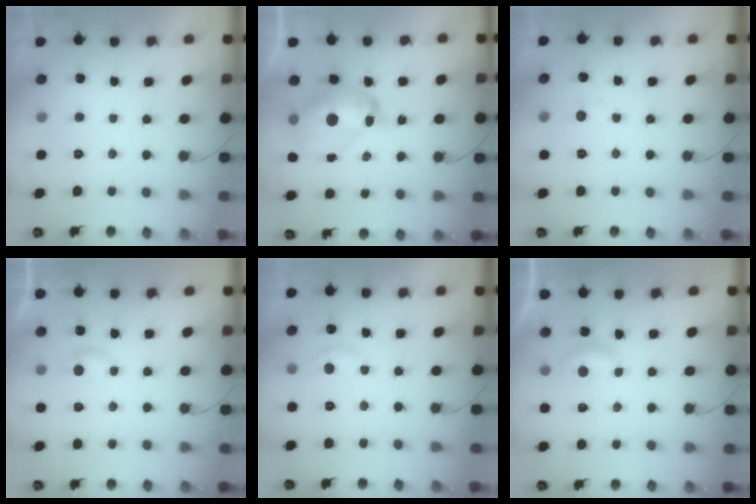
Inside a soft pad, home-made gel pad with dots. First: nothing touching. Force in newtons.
{"total": 13.9, "press": 13.8, "slide": 1.7}
{"total": 4.8, "press": 4.7, "slide": 0.7}
{"total": 3.6, "press": 3.6, "slide": 0.5}
{"total": 6.6, "press": 6.6, "slide": 0.8}
{"total": 4.0, "press": 3.9, "slide": 0.5}